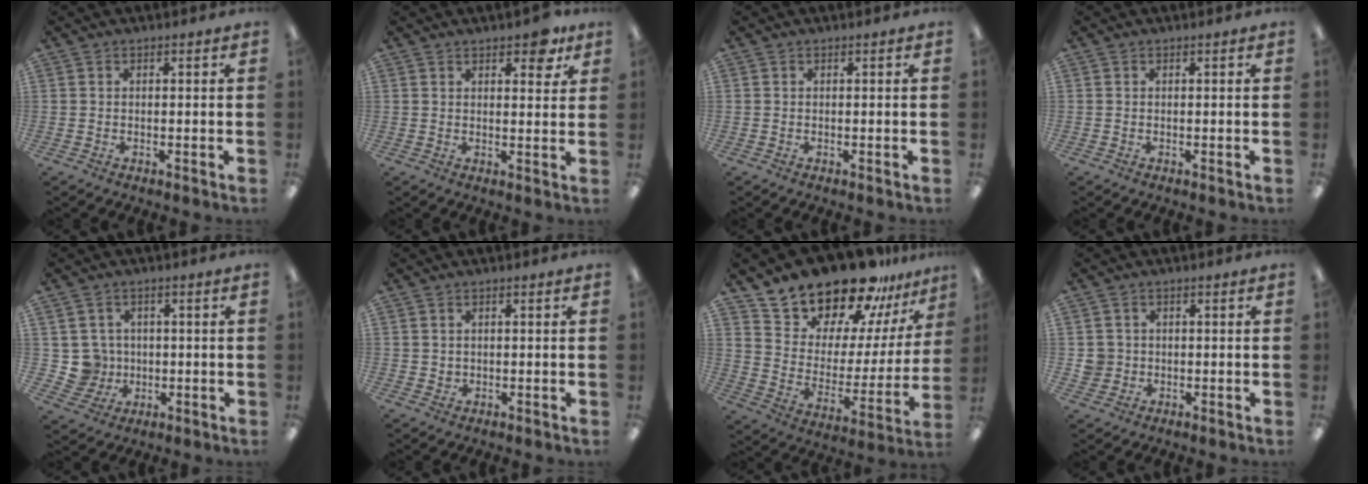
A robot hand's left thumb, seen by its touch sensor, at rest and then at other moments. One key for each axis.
{"total": 5.9, "fx": 4.0, "fy": 2.6, "fz": 3.6, "tx": -0.040, "ty": -0.014, "tz": 0.063}
{"total": 0.0}
{"total": 0.0}
{"total": 6.2, "fx": 0.7, "fy": 6.2, "fz": 0.5, "tx": -0.024, "ty": 0.004, "tz": 0.019}
{"total": 1.3, "fx": 0.7, "fy": 1.1, "fz": 0.2, "tx": -0.006, "ty": 0.003, "tz": 0.011}
{"total": 20.9, "fx": 18.8, "fy": 7.8, "fz": 4.8, "tx": -0.088, "ty": -0.156, "tz": 0.340}
{"total": 3.5, "fx": 0.1, "fy": 3.5, "fz": 0.5, "tx": -0.007, "ty": 0.005, "tz": -0.001}